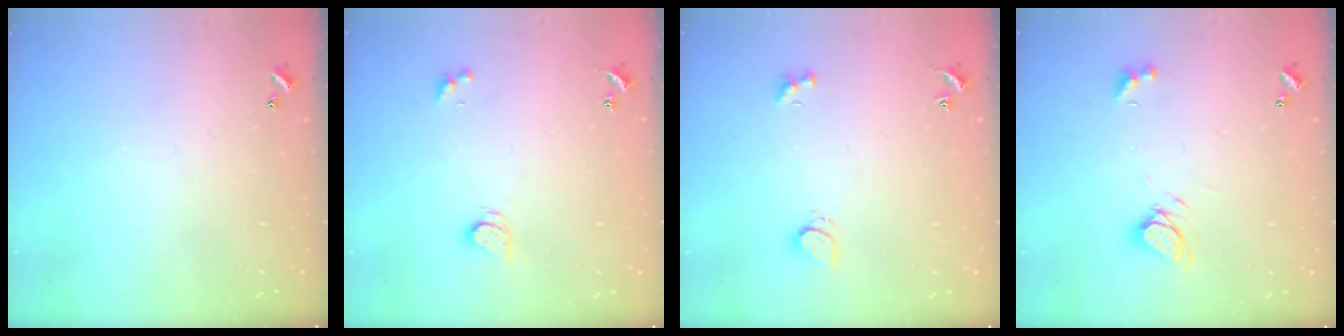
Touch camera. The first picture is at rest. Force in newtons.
{"total": 2.5, "press": 2.5, "slide": 0.5}
{"total": 3.7, "press": 3.7, "slide": 0.8}
{"total": 7.2, "press": 7.2, "slide": 0.7}